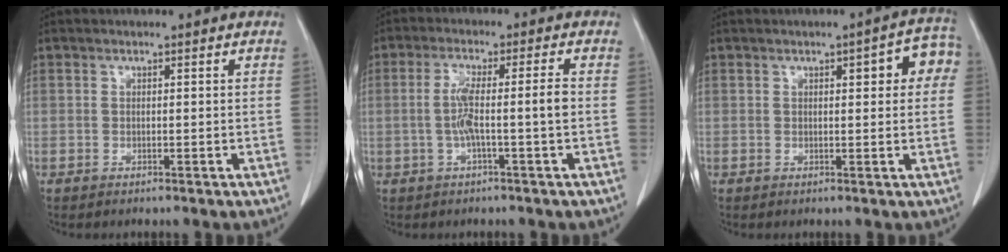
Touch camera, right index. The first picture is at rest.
{"total": 5.6, "force": [-0.9, -0.3, 5.6], "torque": [-0.109, 0.012, -0.014]}
{"total": 5.5, "force": [1.5, 1.8, 5.0], "torque": [-0.049, 0.020, 0.011]}